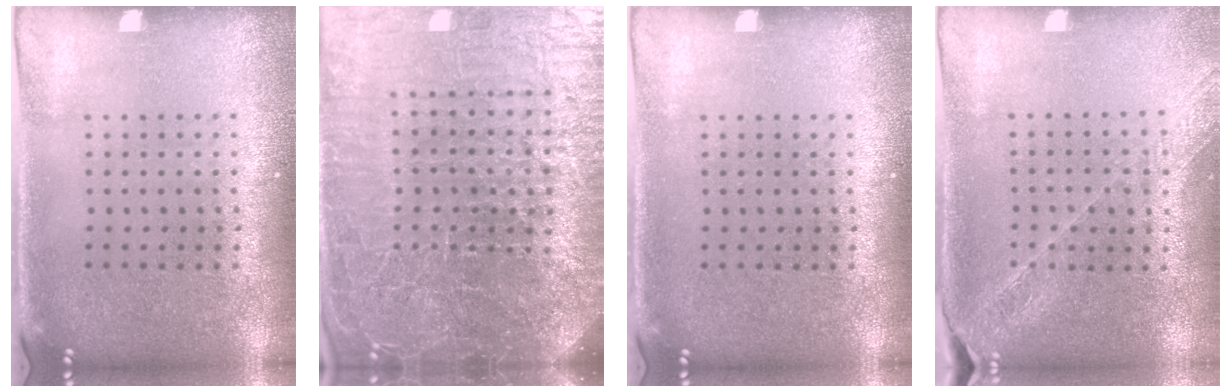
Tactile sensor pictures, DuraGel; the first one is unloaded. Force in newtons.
{"total": 7.2, "press": 6.3, "slide": 3.5}
{"total": 0.0}
{"total": 1.6, "press": 1.6, "slide": 0.2}